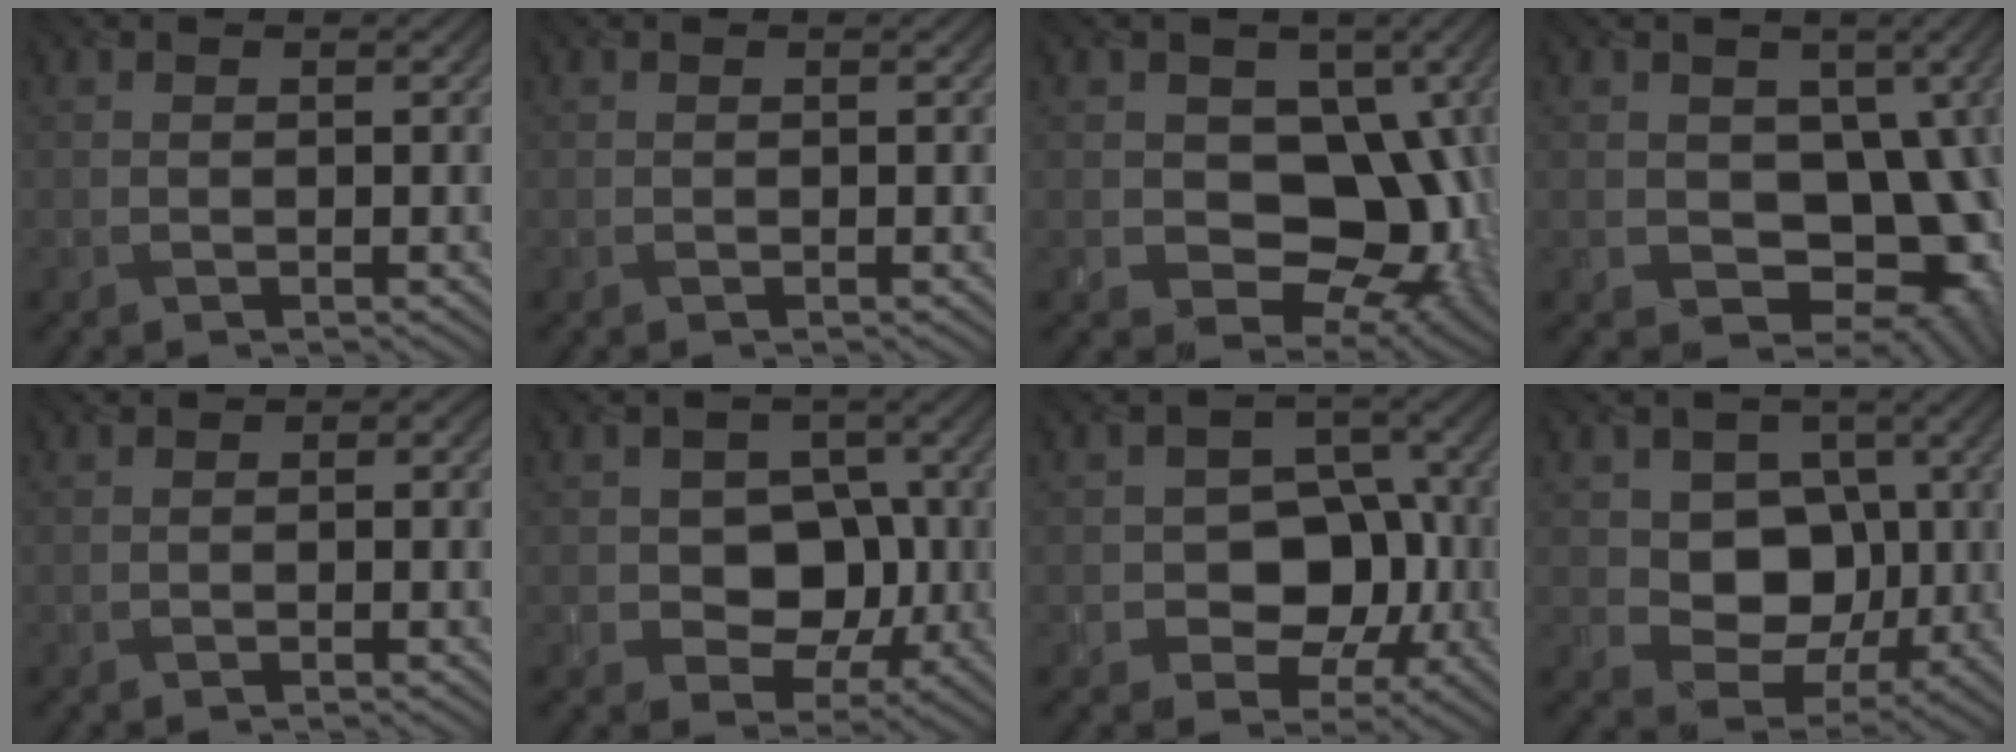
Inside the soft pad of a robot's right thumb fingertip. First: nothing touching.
{"total": 0.0}
{"total": 12.0, "force": [-0.2, 9.1, 7.7], "torque": [-0.099, -0.029, 0.000]}
{"total": 11.3, "force": [-1.2, 8.6, 7.2], "torque": [-0.080, -0.036, -0.012]}
{"total": 2.0, "force": [-0.2, 1.6, 1.2], "torque": [-0.009, -0.002, 0.004]}
{"total": 5.8, "force": [-1.1, 5.2, 2.5], "torque": [-0.031, -0.010, -0.032]}
{"total": 7.0, "force": [-2.1, 5.8, 3.3], "torque": [-0.036, -0.008, -0.046]}
{"total": 6.2, "force": [0.2, 5.7, 2.4], "torque": [-0.051, -0.015, -0.007]}